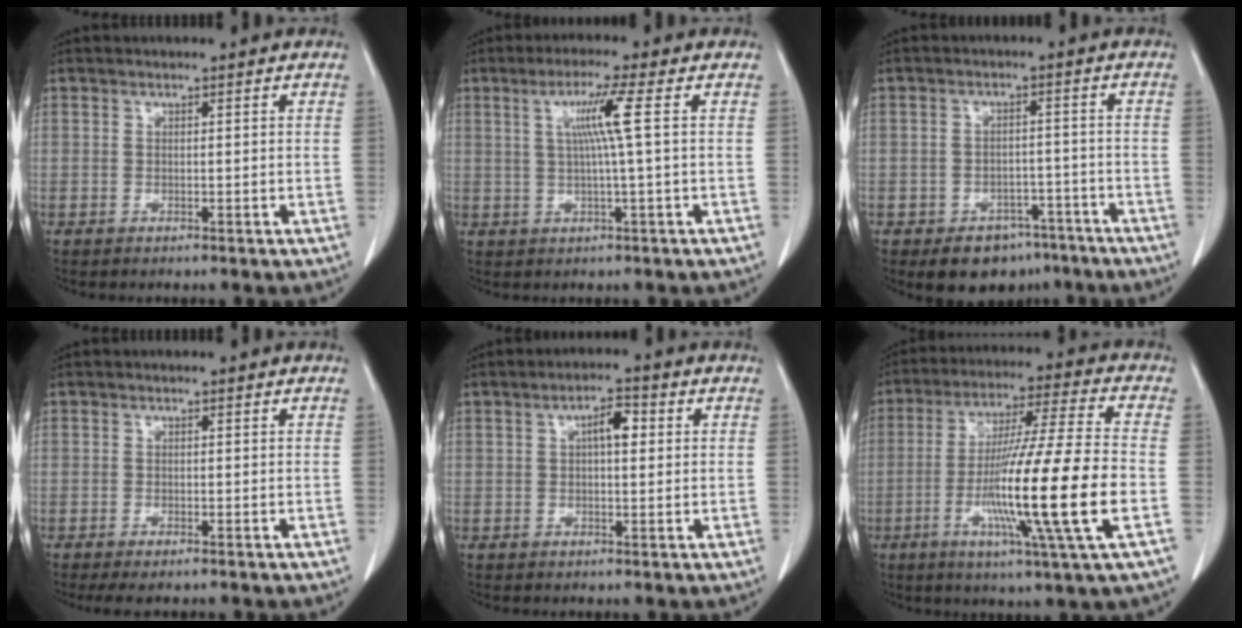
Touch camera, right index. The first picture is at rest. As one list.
[{"total": 5.7, "force": [1.2, -1.3, 5.4], "torque": [-0.102, 0.004, 0.025]}, {"total": 7.6, "force": [-5.3, 4.7, 2.6], "torque": [-0.023, 0.013, -0.071]}, {"total": 2.7, "force": [-2.1, 0.7, 1.6], "torque": [-0.020, -0.008, -0.026]}, {"total": 3.8, "force": [0.8, 1.3, 3.5], "torque": [-0.059, 0.011, 0.011]}, {"total": 18.6, "force": [-4.6, -1.3, 18.0], "torque": [-0.332, -0.019, -0.090]}]